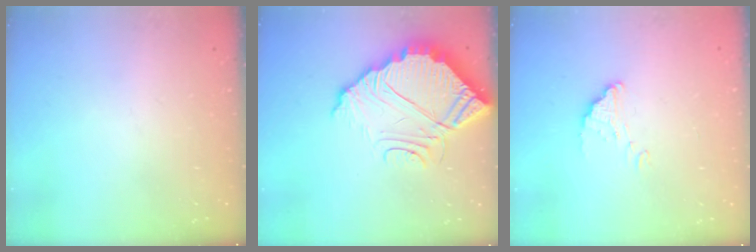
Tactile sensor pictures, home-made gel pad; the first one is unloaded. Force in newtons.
{"total": 9.5, "press": 9.5, "slide": 0.6}
{"total": 1.9, "press": 1.9, "slide": 0.0}